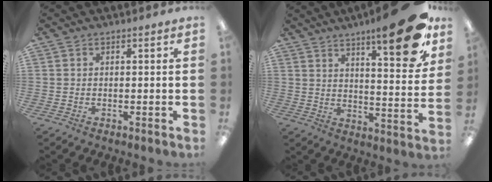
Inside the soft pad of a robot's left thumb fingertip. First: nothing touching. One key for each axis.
{"total": 18.0, "fx": 11.5, "fy": 4.3, "fz": 13.1, "tx": -0.174, "ty": -0.073, "tz": 0.178}